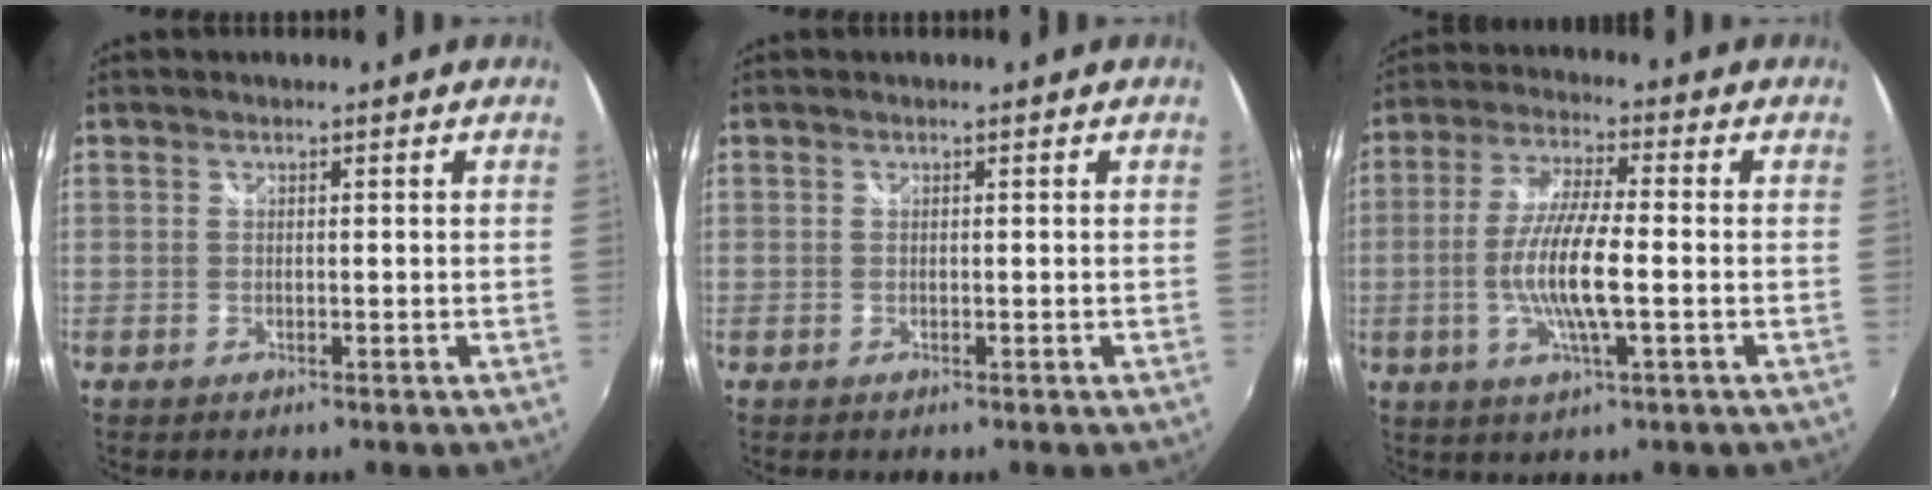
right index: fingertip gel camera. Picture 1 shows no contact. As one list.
[{"total": 0.0}, {"total": 10.6, "force": [-2.0, 1.6, 10.3], "torque": [-0.204, -0.006, -0.040]}]